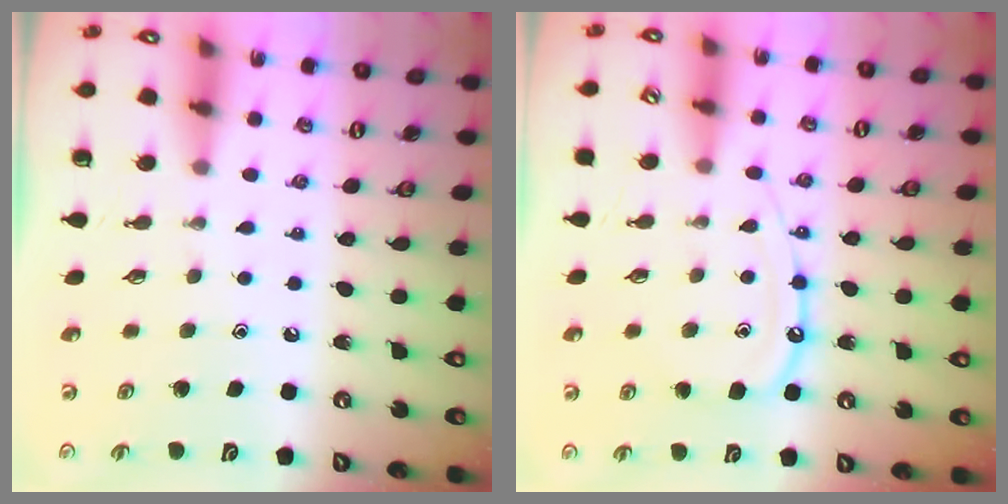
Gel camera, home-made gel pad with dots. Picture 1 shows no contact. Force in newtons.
{"total": 11.4, "press": 11.4, "slide": 0.9}